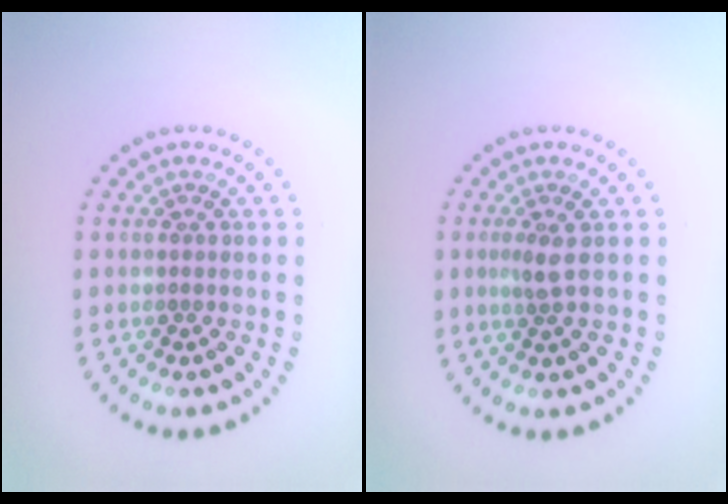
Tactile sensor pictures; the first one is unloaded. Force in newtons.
{"total": 1.5, "press": 1.1, "slide": 1.0}